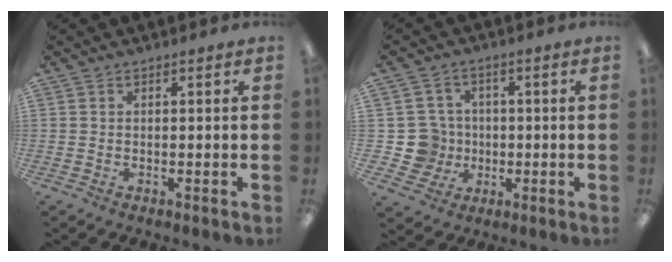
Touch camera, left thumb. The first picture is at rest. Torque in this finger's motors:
{"motor_torque": [-0.11, 0.15, 0.17, -0.18, 0.00]}